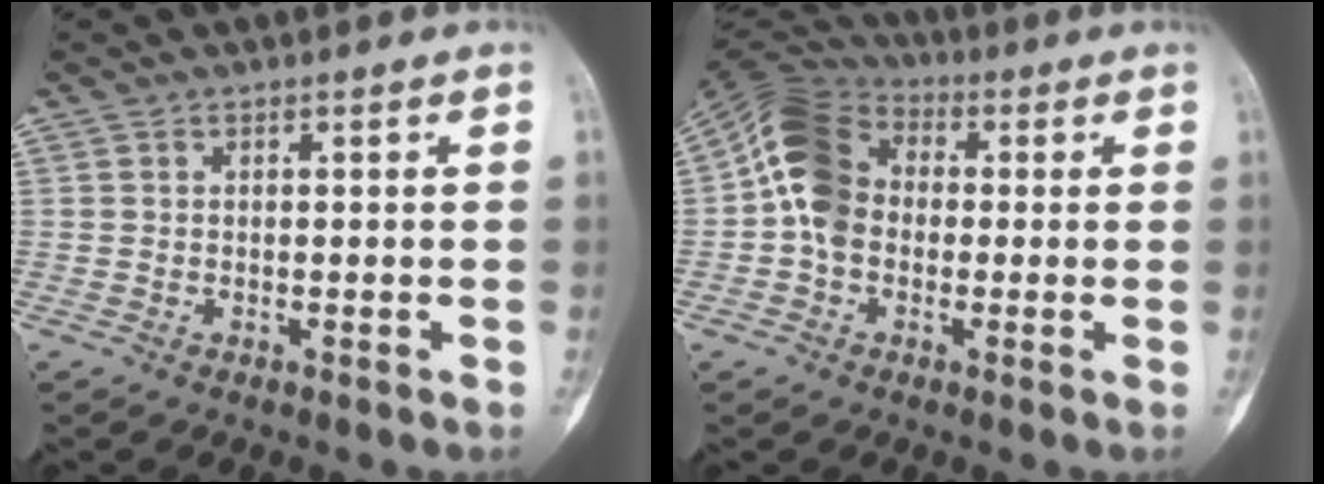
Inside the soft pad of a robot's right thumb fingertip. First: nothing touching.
{"total": 11.4, "force": [-0.2, 9.0, 7.0], "torque": [-0.119, 0.030, -0.022]}